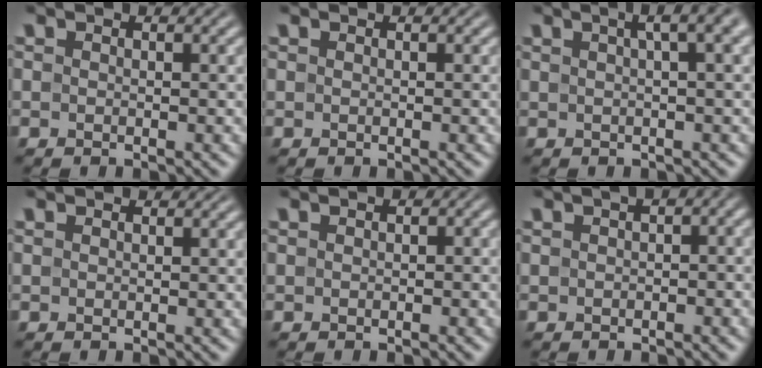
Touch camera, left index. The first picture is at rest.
{"total": 0.0}
{"total": 6.2, "force": [2.5, 2.3, 5.2], "torque": [-0.037, 0.027, 0.020]}
{"total": 0.9, "force": [0.8, 0.2, 0.2], "torque": [-0.009, -0.002, 0.006]}
{"total": 1.3, "force": [0.2, 0.7, 1.1], "torque": [-0.014, 0.006, 0.002]}
{"total": 4.3, "force": [1.1, 2.0, 3.7], "torque": [-0.024, 0.015, 0.006]}